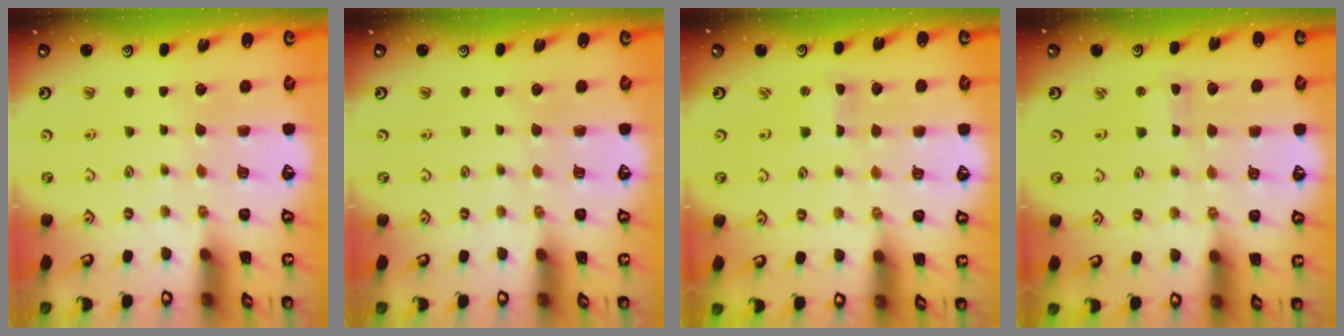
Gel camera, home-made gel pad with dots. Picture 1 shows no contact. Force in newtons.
{"total": 0.0}
{"total": 1.5, "press": 1.5, "slide": 0.3}
{"total": 1.7, "press": 1.6, "slide": 0.2}